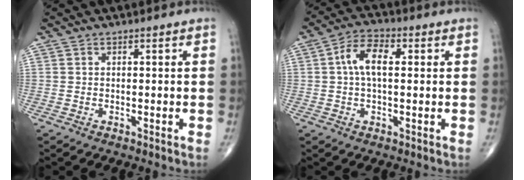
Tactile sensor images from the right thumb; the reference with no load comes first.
{"total": 7.6, "force": [1.3, 3.9, 6.4], "torque": [-0.119, 0.020, 0.019]}